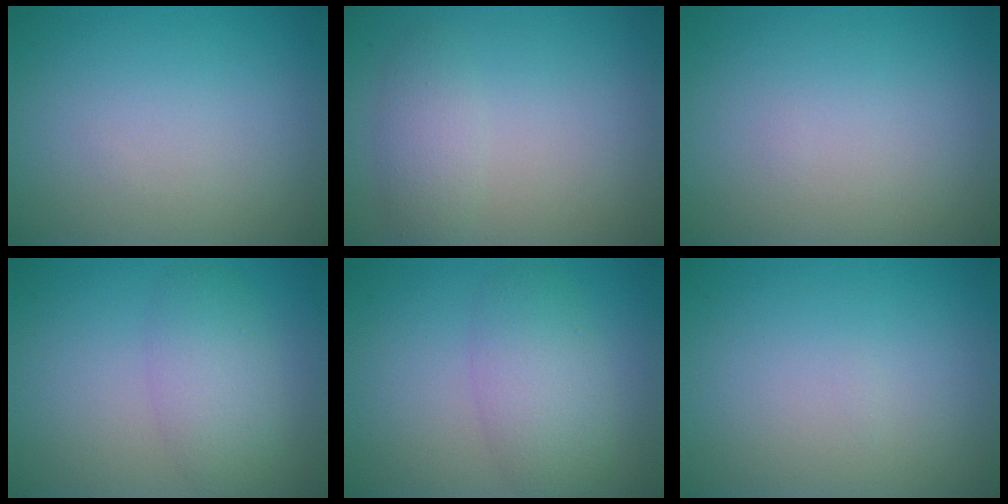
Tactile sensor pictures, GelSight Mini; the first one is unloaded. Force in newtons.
{"total": 2.1, "press": 2.1, "slide": 0.1}
{"total": 0.0}
{"total": 3.7, "press": 3.7, "slide": 0.1}
{"total": 4.4, "press": 4.4, "slide": 0.1}
{"total": 0.0}